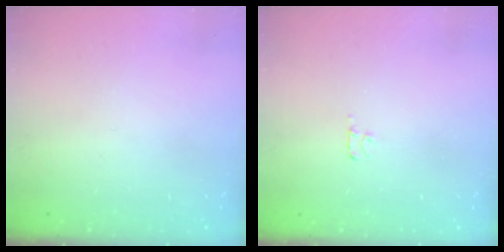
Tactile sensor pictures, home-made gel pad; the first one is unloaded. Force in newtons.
{"total": 2.5, "press": 2.4, "slide": 0.3}